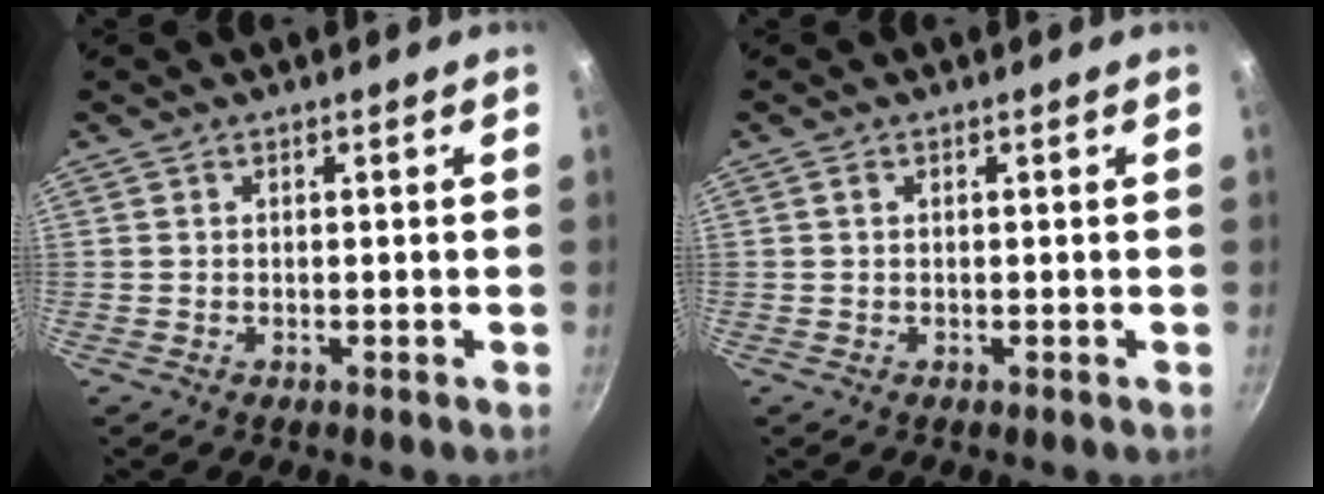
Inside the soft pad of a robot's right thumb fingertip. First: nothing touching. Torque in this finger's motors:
{"motor_torque": [-0.15, 0.24, 0.49, -0.28, -0.04]}